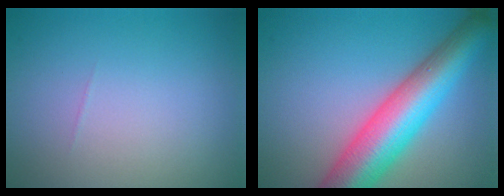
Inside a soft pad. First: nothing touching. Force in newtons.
{"total": 9.9, "press": 9.9, "slide": 0.4}